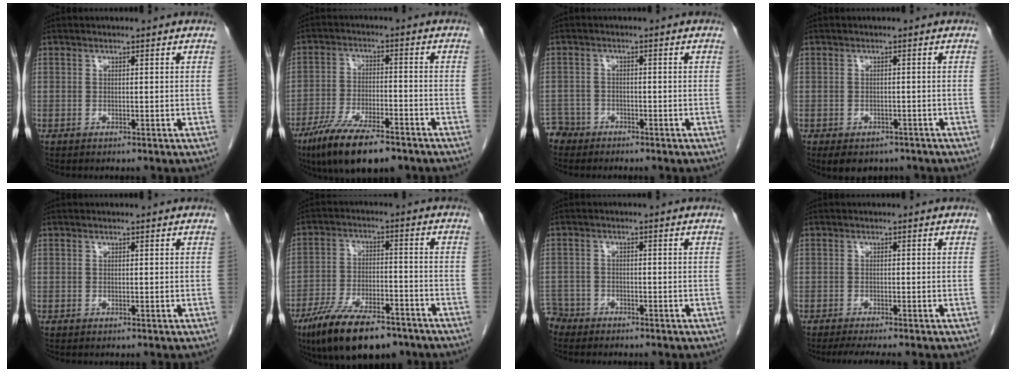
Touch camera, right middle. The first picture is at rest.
{"total": 12.9, "force": [-9.2, 3.2, 8.5], "torque": [-0.150, -0.022, -0.154]}
{"total": 3.3, "force": [-2.7, 1.7, -0.7], "torque": [0.011, 0.003, -0.058]}
{"total": 6.6, "force": [-4.9, 3.7, 2.4], "torque": [-0.027, 0.005, -0.065]}
{"total": 0.0}
{"total": 14.9, "force": [-10.8, 4.9, 9.1], "torque": [-0.167, -0.013, -0.183]}
{"total": 4.0, "force": [-3.6, 1.7, -0.4], "torque": [0.005, -0.002, -0.074]}
{"total": 4.0, "force": [-3.4, -0.1, 2.2], "torque": [-0.032, -0.010, -0.053]}